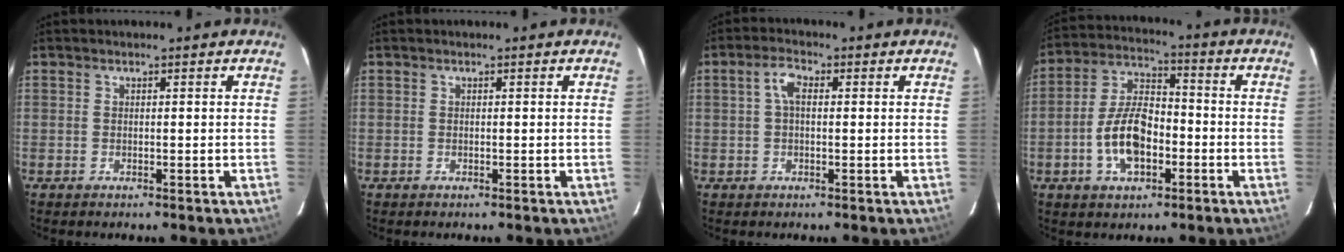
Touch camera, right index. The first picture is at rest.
{"total": 0.0}
{"total": 3.2, "force": [0.5, 1.6, 2.8], "torque": [-0.056, 0.011, 0.010]}
{"total": 10.9, "force": [-3.4, 5.9, 8.6], "torque": [-0.174, 0.018, -0.057]}